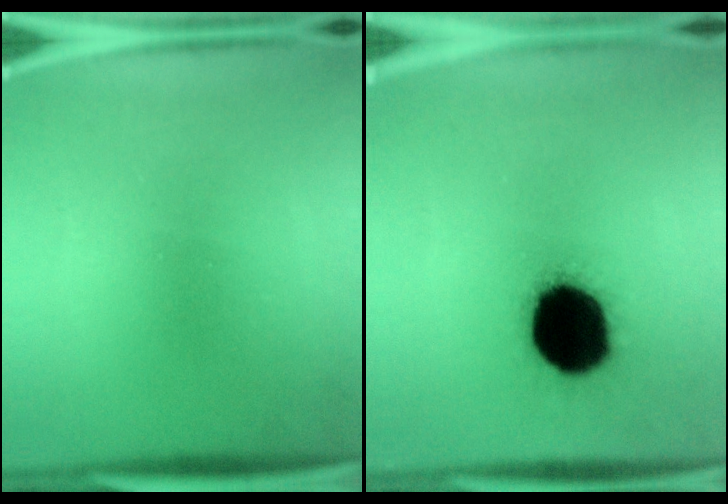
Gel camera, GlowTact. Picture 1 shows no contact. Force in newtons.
{"total": 17.8}